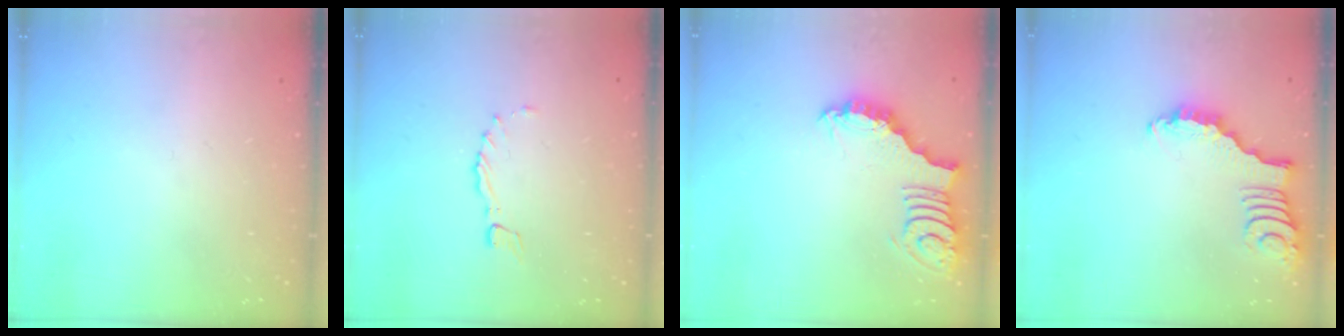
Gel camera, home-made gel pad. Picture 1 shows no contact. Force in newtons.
{"total": 0.0}
{"total": 3.0, "press": 3.0, "slide": 0.3}
{"total": 2.6, "press": 2.6, "slide": 0.3}